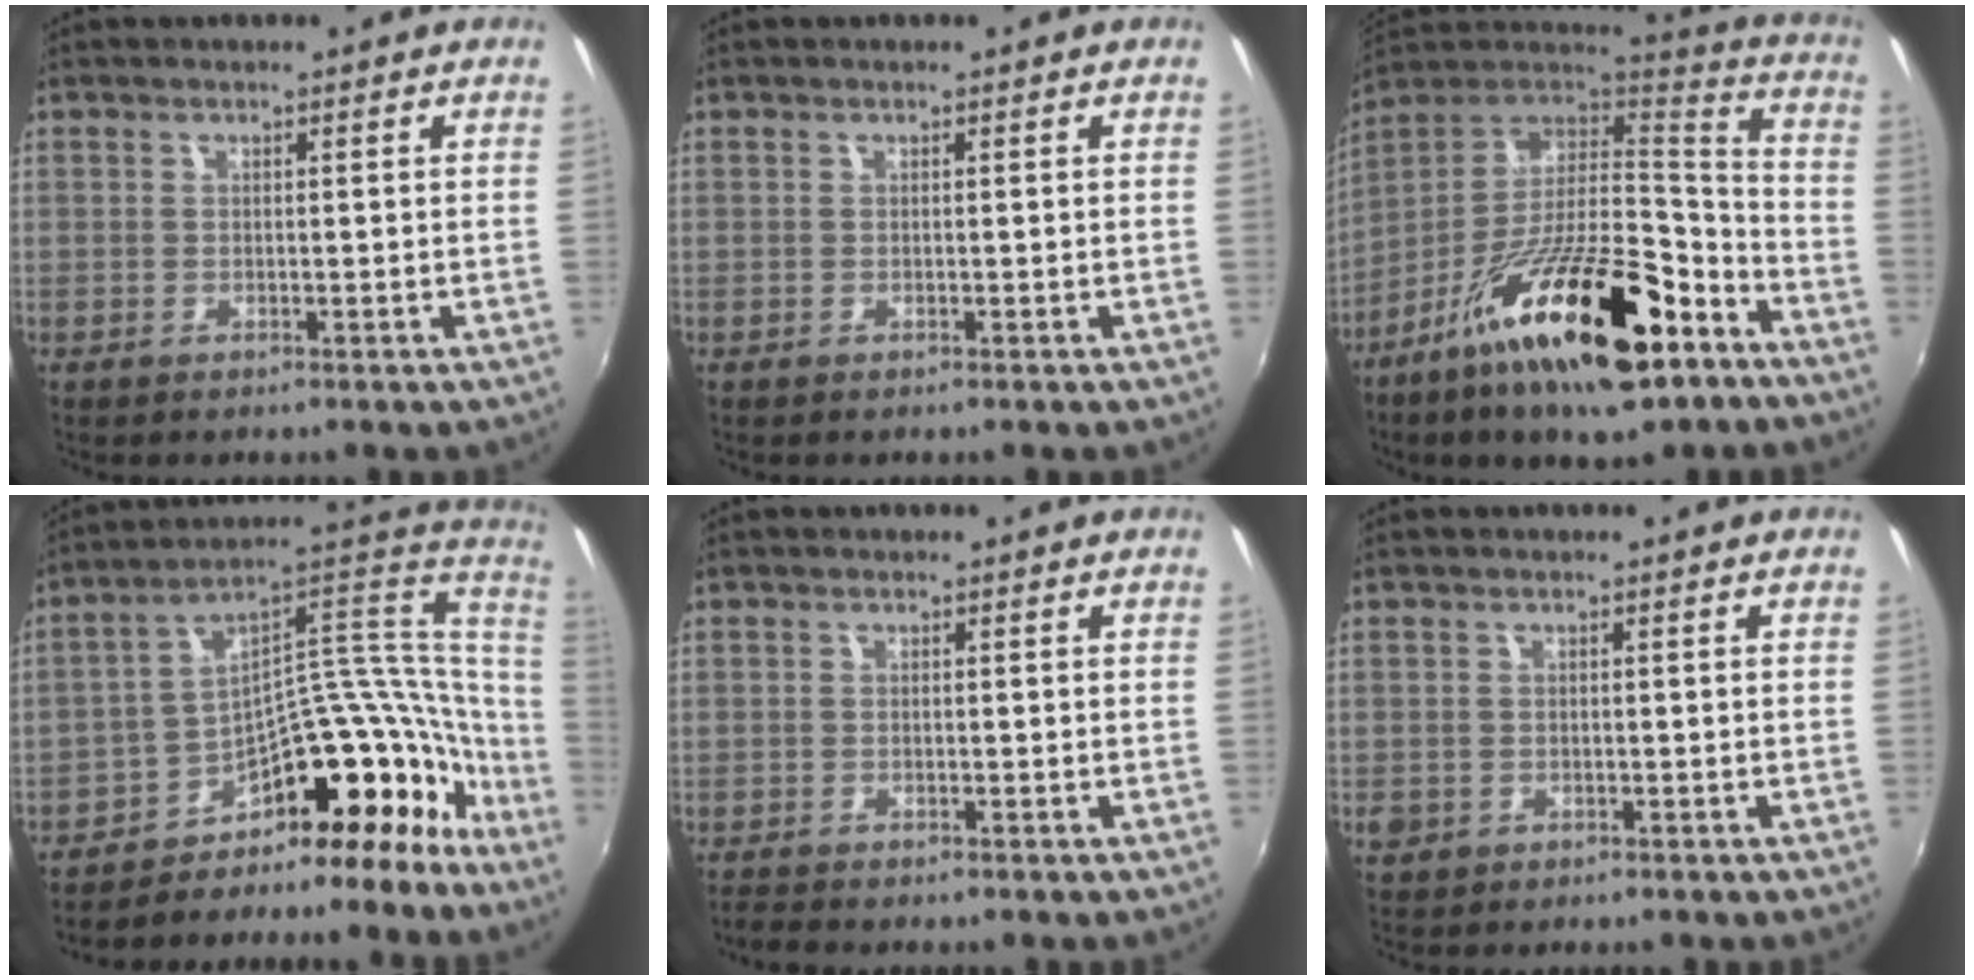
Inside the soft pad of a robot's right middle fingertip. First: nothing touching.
{"total": 0.0}
{"total": 24.7, "force": [-13.1, 8.5, 19.1], "torque": [-0.330, -0.013, -0.222]}
{"total": 24.8, "force": [-18.9, 12.5, 9.9], "torque": [-0.125, 0.089, -0.281]}
{"total": 1.5, "force": [-1.3, 0.7, 0.0], "torque": [-0.006, -0.002, -0.028]}
{"total": 2.1, "force": [-0.7, 1.8, 0.8], "torque": [-0.017, -0.003, -0.013]}